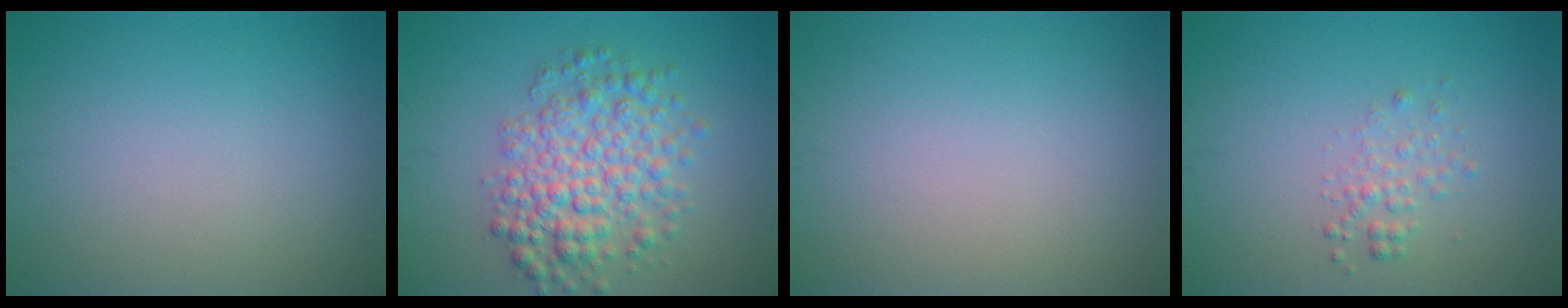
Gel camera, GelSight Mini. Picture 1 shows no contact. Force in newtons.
{"total": 5.9, "press": 5.9, "slide": 0.1}
{"total": 0.0}
{"total": 1.4, "press": 1.4, "slide": 0.1}